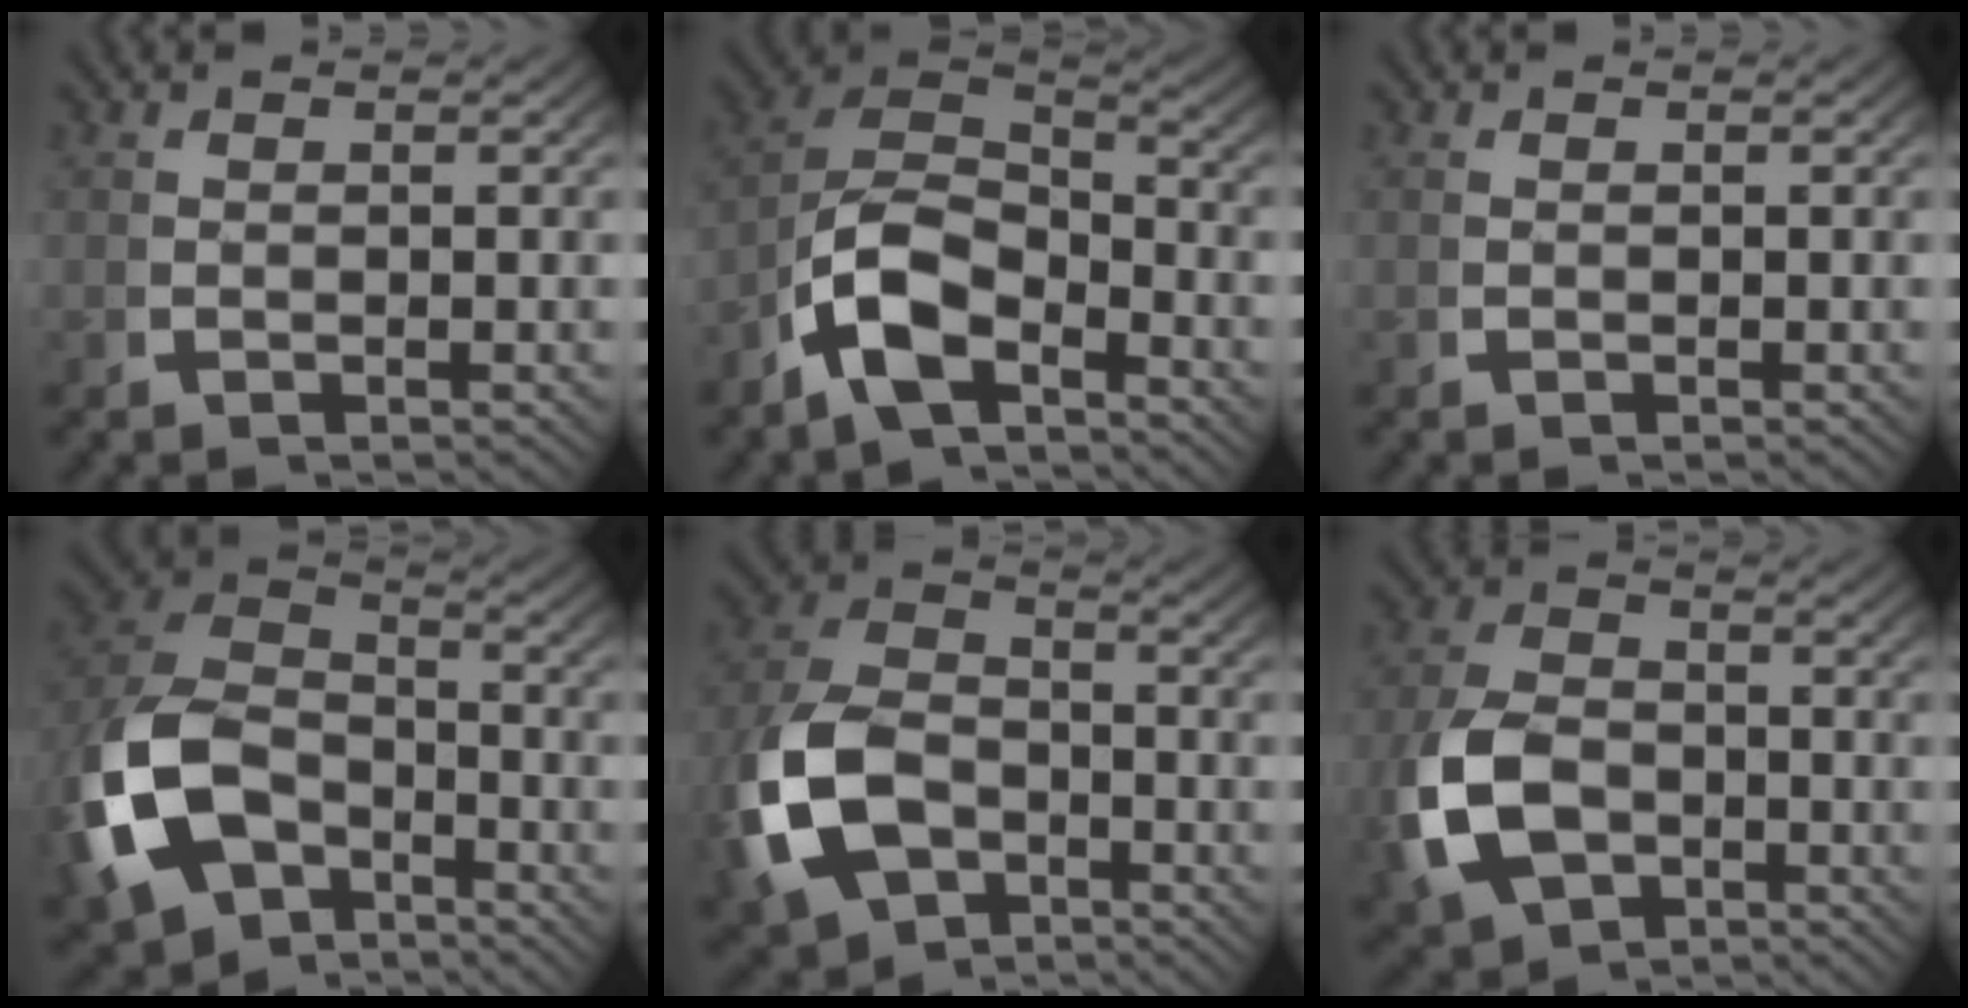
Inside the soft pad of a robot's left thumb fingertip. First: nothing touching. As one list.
[{"total": 10.7, "force": [-2.3, 7.6, 7.1], "torque": [-0.156, -0.028, -0.046]}, {"total": 0.0}, {"total": 13.9, "force": [-3.6, 10.6, 8.2], "torque": [-0.203, -0.055, -0.044]}, {"total": 11.0, "force": [-3.0, 8.0, 6.9], "torque": [-0.169, -0.042, -0.034]}, {"total": 8.4, "force": [-2.1, 5.9, 5.6], "torque": [-0.139, -0.029, -0.023]}]